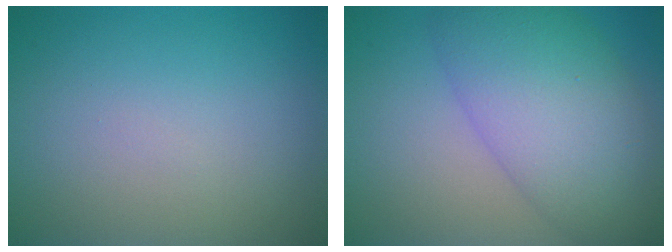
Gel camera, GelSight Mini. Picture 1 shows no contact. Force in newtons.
{"total": 9.3, "press": 9.3, "slide": 0.2}